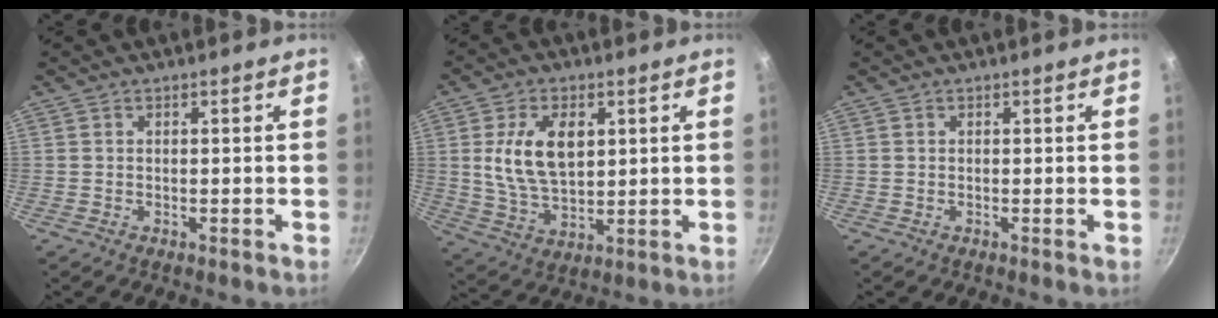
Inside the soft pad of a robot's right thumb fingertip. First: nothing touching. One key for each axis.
{"total": 12.1, "fx": 2.7, "fy": 7.2, "fz": 9.3, "tx": -0.154, "ty": -0.013, "tz": 0.054}
{"total": 0.0}